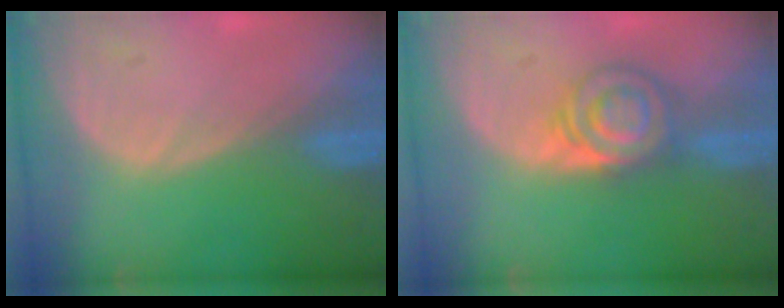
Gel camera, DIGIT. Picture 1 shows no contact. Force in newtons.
{"total": 6.0, "press": 5.8, "slide": 1.2}